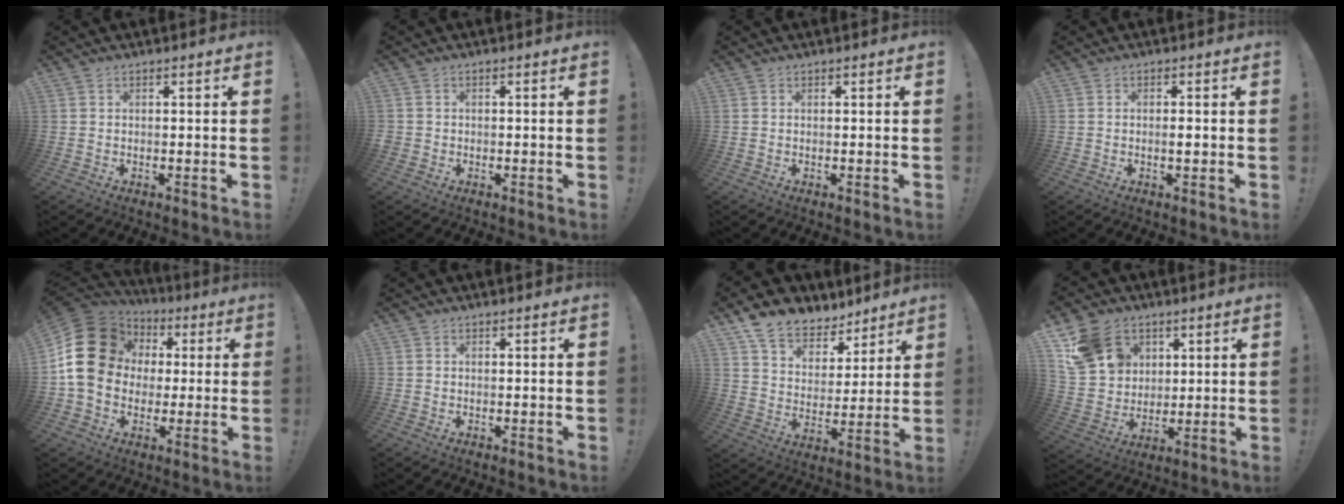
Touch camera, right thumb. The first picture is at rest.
{"total": 1.5, "force": [-0.2, 1.4, 0.5], "torque": [-0.014, 0.007, -0.002]}
{"total": 0.0}
{"total": 1.3, "force": [-0.3, 0.2, 1.3], "torque": [-0.014, -0.002, -0.007]}
{"total": 19.6, "force": [2.2, 16.1, 10.9], "torque": [-0.180, 0.007, 0.056]}
{"total": 1.1, "force": [0.2, 1.1, -0.1], "torque": [0.005, -0.003, 0.003]}
{"total": 11.1, "force": [9.0, 6.0, 2.6], "torque": [-0.055, -0.067, 0.172]}
{"total": 15.7, "force": [7.6, 12.1, 6.4], "torque": [-0.119, -0.026, 0.155]}